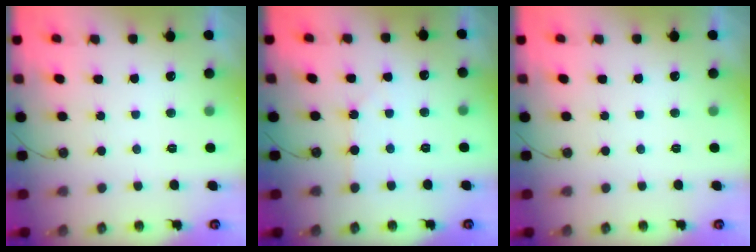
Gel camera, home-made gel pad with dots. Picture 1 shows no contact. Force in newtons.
{"total": 3.4, "press": 3.4, "slide": 0.5}
{"total": 0.0}